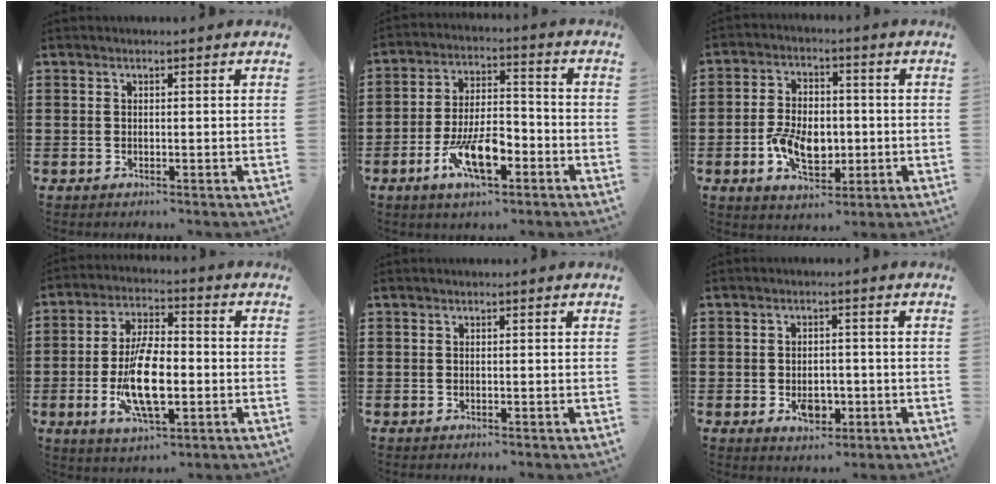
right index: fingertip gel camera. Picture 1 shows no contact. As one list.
[{"total": 9.7, "force": [-4.6, 3.8, 7.7], "torque": [-0.153, 0.002, -0.079]}, {"total": 7.9, "force": [-1.8, 4.9, 6.0], "torque": [-0.125, 0.002, -0.037]}, {"total": 11.6, "force": [-2.3, 4.6, 10.5], "torque": [-0.220, -0.013, -0.039]}, {"total": 0.0}, {"total": 4.2, "force": [-1.2, 2.6, 3.0], "torque": [-0.040, -0.005, -0.021]}]